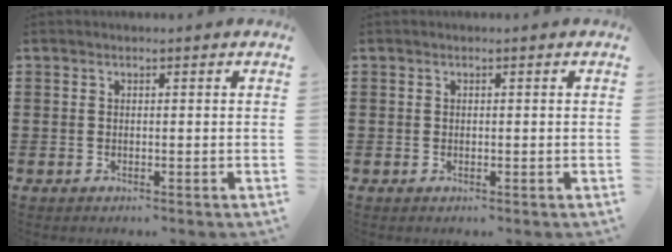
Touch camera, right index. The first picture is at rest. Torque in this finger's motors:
{"motor_torque": [-0.56, 1.21, 0.04, -0.01]}